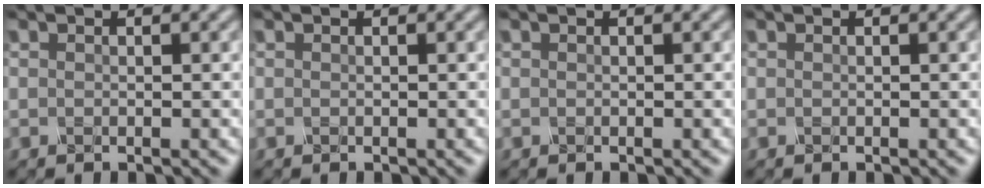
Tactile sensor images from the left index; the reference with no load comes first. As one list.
[{"total": 0.0}, {"total": 0.0}, {"total": 0.0}]